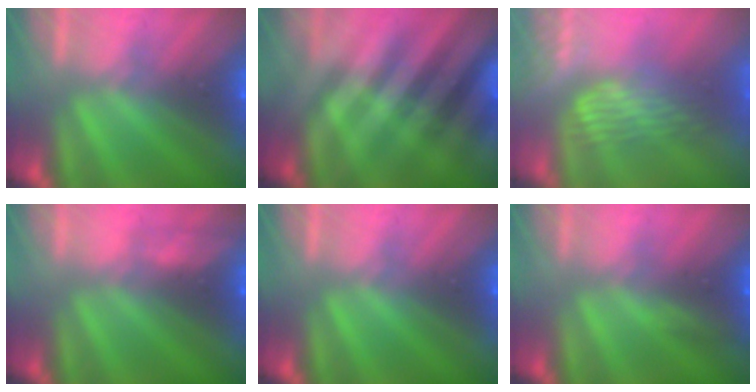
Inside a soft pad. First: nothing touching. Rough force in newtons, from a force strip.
{"total": 2.6}
{"total": 3.9}
{"total": 3.4}
{"total": 0.0}
{"total": 2.8}